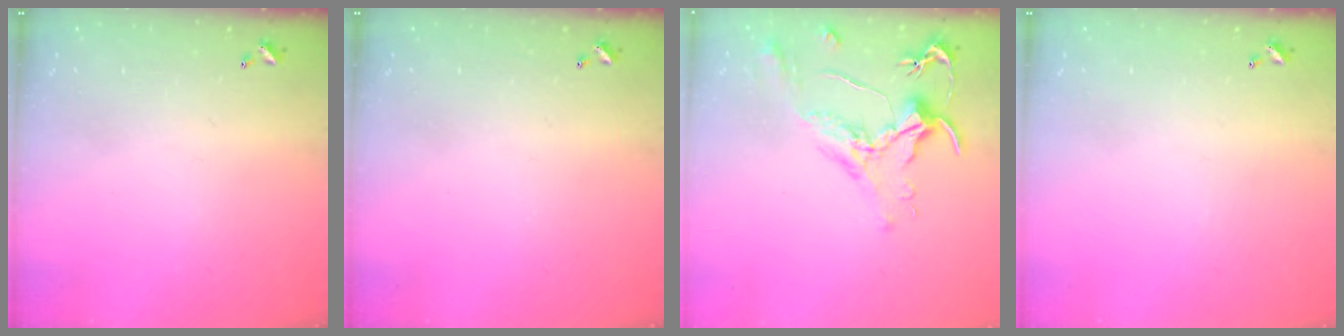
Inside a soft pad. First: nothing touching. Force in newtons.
{"total": 0.0}
{"total": 1.6, "press": 1.5, "slide": 0.7}
{"total": 0.0}